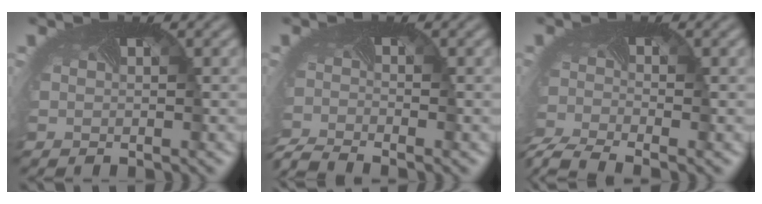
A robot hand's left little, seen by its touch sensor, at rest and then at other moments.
{"total": 3.6, "force": [-3.5, 0.2, 0.8], "torque": [-0.023, -0.025, -0.074]}
{"total": 5.4, "force": [-4.6, 1.5, 2.4], "torque": [-0.063, -0.040, -0.079]}